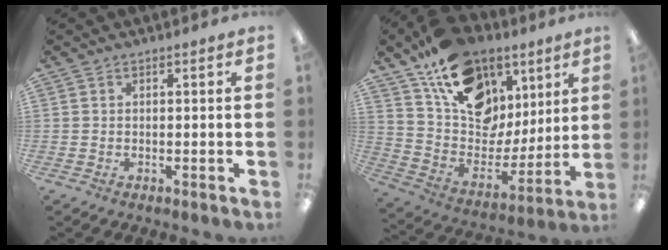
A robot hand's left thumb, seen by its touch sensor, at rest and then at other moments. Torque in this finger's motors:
{"motor_torque": [0.72, 0.95, 1.56, -1.21, 0.17]}